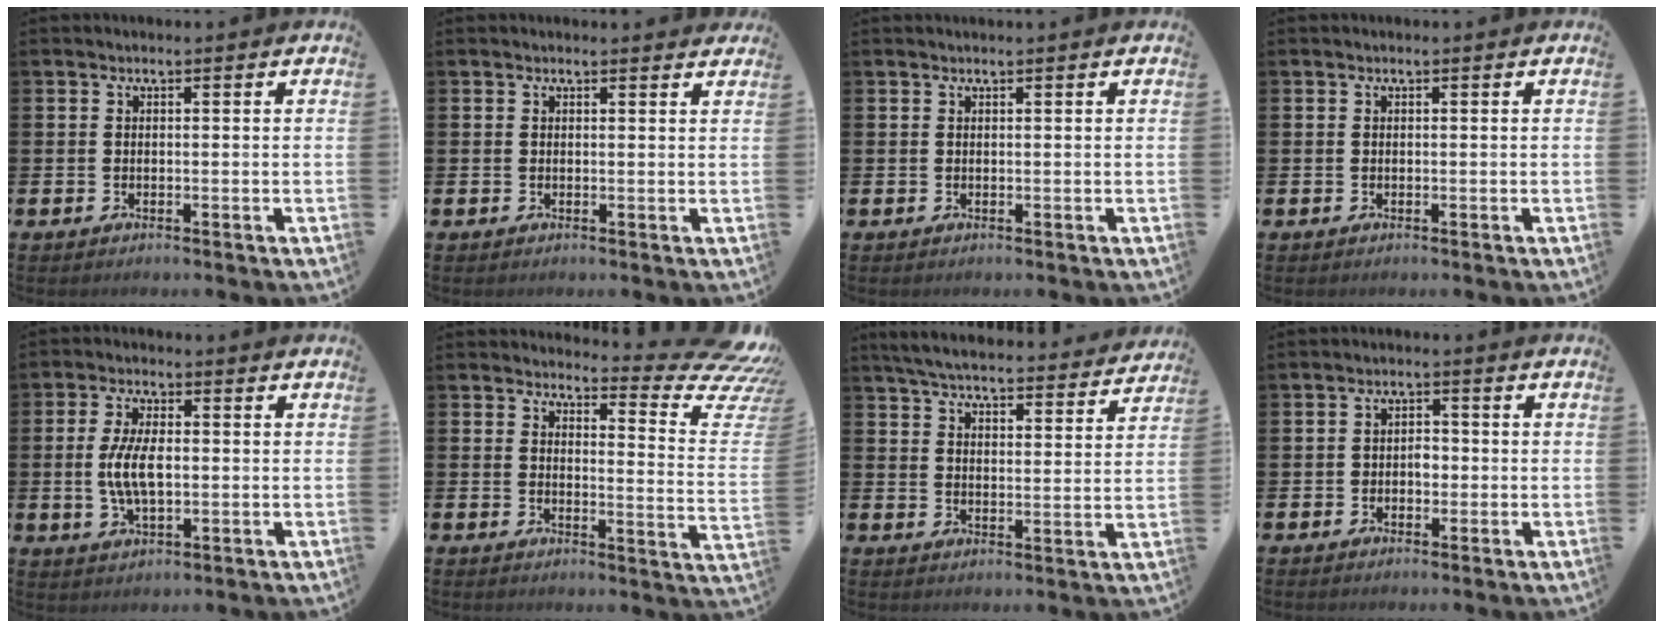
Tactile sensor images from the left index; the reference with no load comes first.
{"total": 0.7, "force": [0.7, 0.1, 0.1], "torque": [0.011, -0.004, 0.010]}
{"total": 0.0}
{"total": 0.0}
{"total": 6.6, "force": [0.0, 3.0, 5.9], "torque": [-0.120, 0.003, -0.004]}
{"total": 5.8, "force": [4.9, 1.7, 2.6], "torque": [-0.023, -0.055, 0.072]}
{"total": 6.1, "force": [5.9, 0.7, 1.4], "torque": [-0.044, -0.042, 0.102]}
{"total": 2.1, "force": [-0.6, 1.6, 1.2], "torque": [-0.013, 0.002, -0.017]}